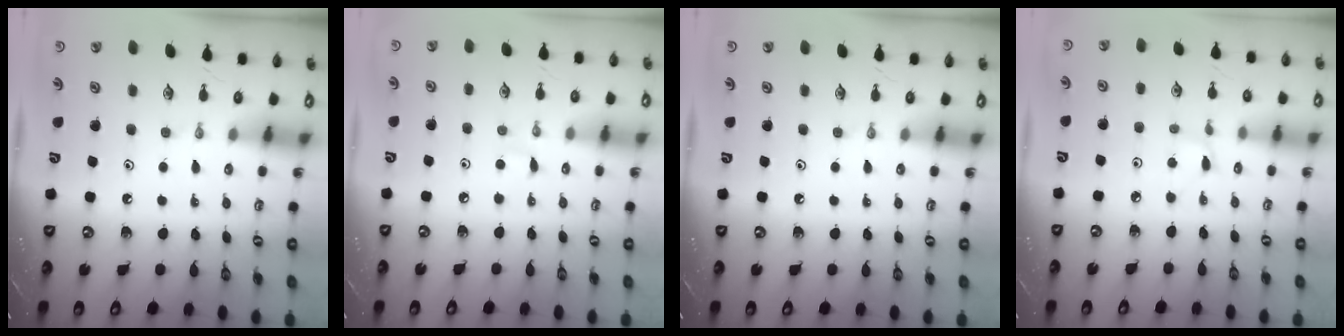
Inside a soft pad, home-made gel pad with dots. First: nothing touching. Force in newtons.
{"total": 2.7, "press": 2.7, "slide": 0.4}
{"total": 0.0}
{"total": 2.2, "press": 2.2, "slide": 0.3}